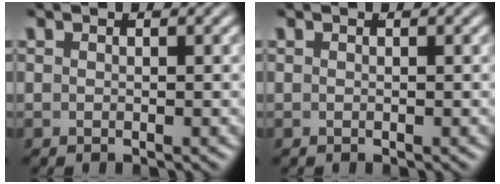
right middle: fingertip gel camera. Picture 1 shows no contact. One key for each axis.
{"total": 0.0}